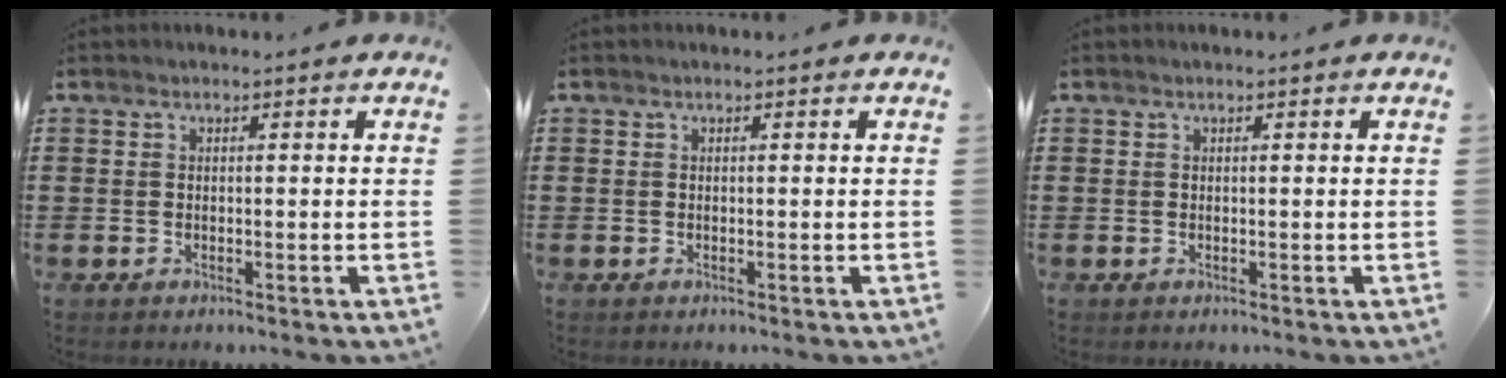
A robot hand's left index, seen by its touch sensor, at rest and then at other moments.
{"total": 0.0}
{"total": 0.0}